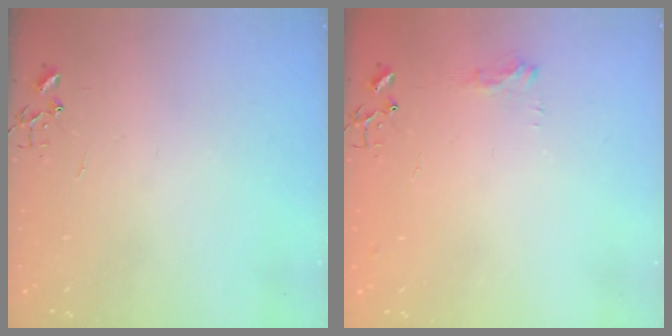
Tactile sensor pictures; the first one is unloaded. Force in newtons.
{"total": 8.7, "press": 8.7, "slide": 0.9}